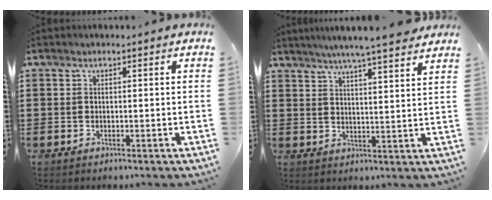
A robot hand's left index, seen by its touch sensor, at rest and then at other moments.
{"total": 5.2, "force": [4.7, -0.6, 2.2], "torque": [-0.057, -0.019, 0.081]}